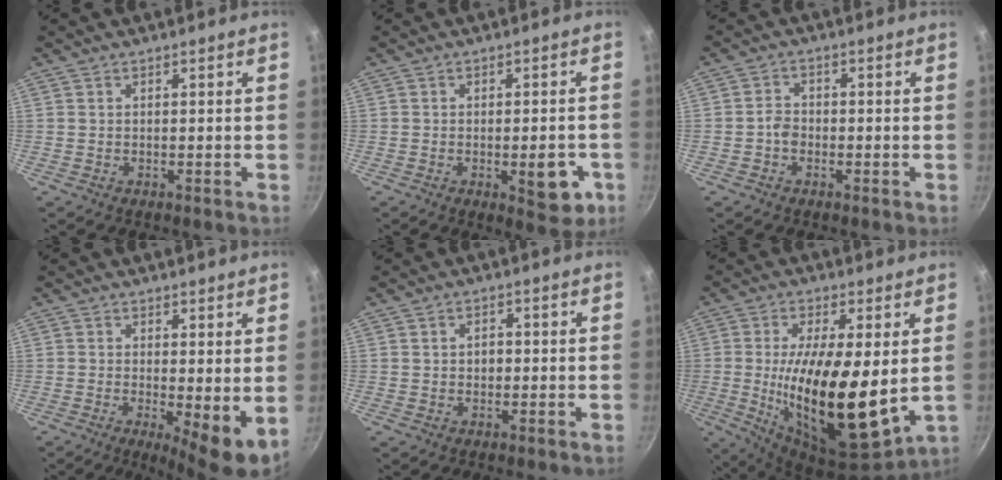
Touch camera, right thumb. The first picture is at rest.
{"total": 7.8, "force": [-2.5, 3.3, 6.6], "torque": [-0.058, 0.009, -0.027]}
{"total": 2.7, "force": [-1.0, 2.1, 1.4], "torque": [-0.015, 0.018, -0.022]}
{"total": 6.4, "force": [0.1, 1.7, 6.1], "torque": [-0.085, -0.021, 0.004]}
{"total": 3.4, "force": [0.1, 2.6, 2.2], "torque": [-0.019, 0.004, 0.001]}
{"total": 20.2, "force": [0.1, 7.2, 18.8], "torque": [-0.320, -0.029, 0.008]}